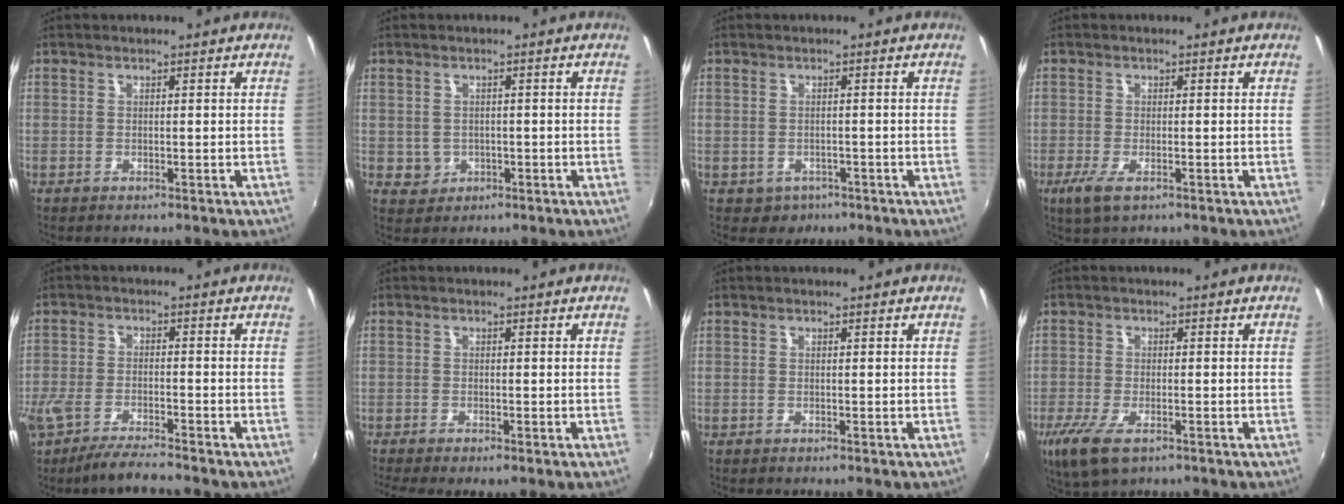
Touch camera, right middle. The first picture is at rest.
{"total": 3.2, "force": [-0.4, 3.1, 0.8], "torque": [-0.017, -0.001, 0.000]}
{"total": 2.7, "force": [-1.2, 2.3, 0.7], "torque": [-0.021, -0.003, -0.011]}
{"total": 3.6, "force": [-1.9, 0.9, 2.9], "torque": [-0.063, -0.014, -0.034]}
{"total": 8.0, "force": [-6.7, 1.0, 4.1], "torque": [-0.101, -0.029, -0.124]}
{"total": 3.0, "force": [-1.9, -0.3, 2.3], "torque": [-0.042, -0.018, -0.031]}
{"total": 0.0}
{"total": 7.6, "force": [-4.2, 2.7, 5.6], "torque": [-0.131, -0.032, -0.078]}